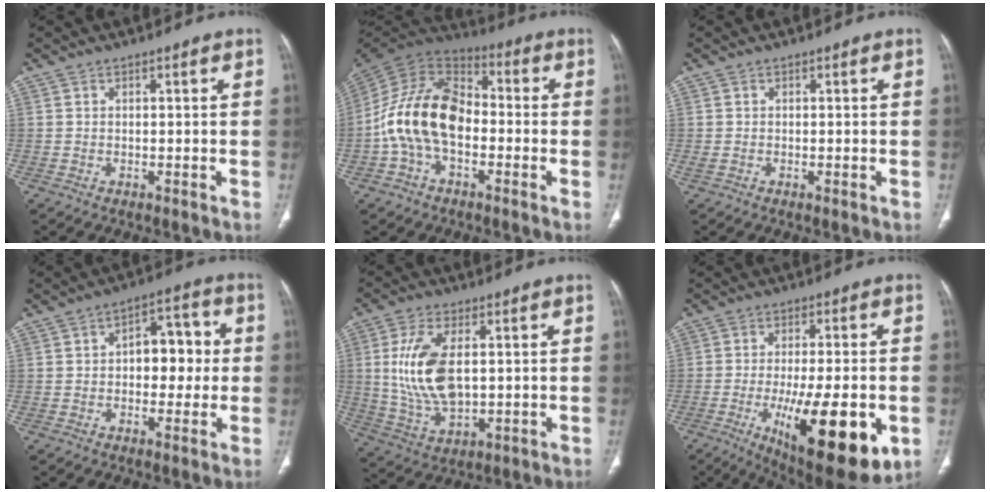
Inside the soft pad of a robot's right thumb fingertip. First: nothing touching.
{"total": 17.4, "force": [-2.9, 11.2, 13.0], "torque": [-0.242, 0.045, -0.060]}
{"total": 1.1, "force": [-0.2, 0.4, 1.0], "torque": [-0.023, -0.003, -0.003]}
{"total": 9.5, "force": [0.4, 5.9, 7.4], "torque": [-0.065, 0.025, 0.001]}
{"total": 13.7, "force": [1.8, 7.3, 11.5], "torque": [-0.231, -0.010, 0.044]}
{"total": 20.9, "force": [-6.4, 6.6, 18.8], "torque": [-0.263, -0.018, -0.078]}